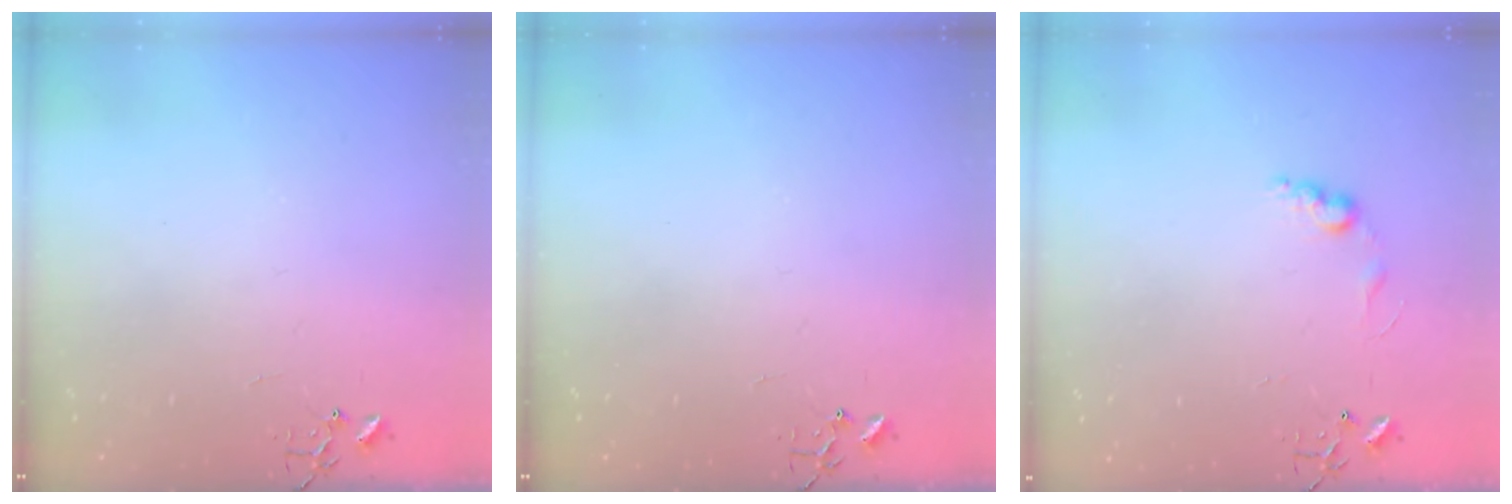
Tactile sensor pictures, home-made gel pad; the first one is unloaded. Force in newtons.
{"total": 0.0}
{"total": 7.0, "press": 7.0, "slide": 0.2}